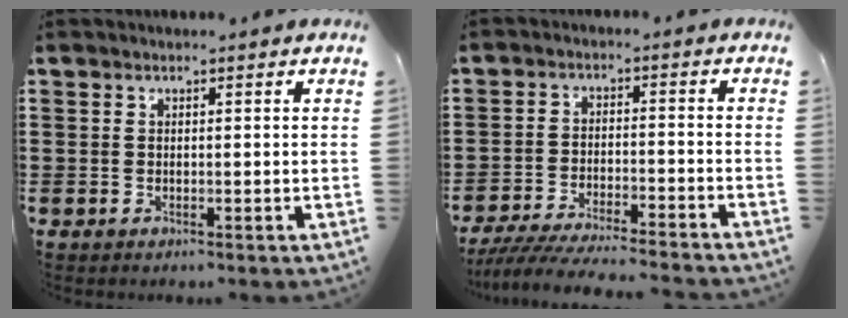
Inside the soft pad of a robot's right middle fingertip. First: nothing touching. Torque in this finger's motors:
{"motor_torque": [0.60, -0.42, 0.55, 0.17]}